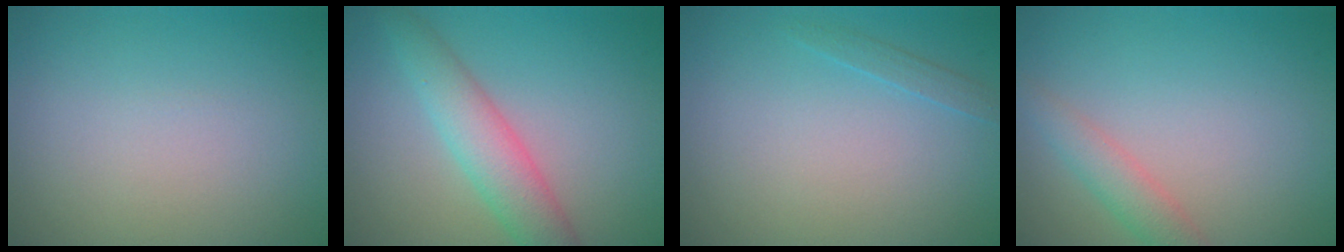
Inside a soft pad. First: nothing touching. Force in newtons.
{"total": 4.1, "press": 4.1, "slide": 0.2}
{"total": 0.9, "press": 0.9, "slide": 0.1}
{"total": 2.2, "press": 2.2, "slide": 0.1}